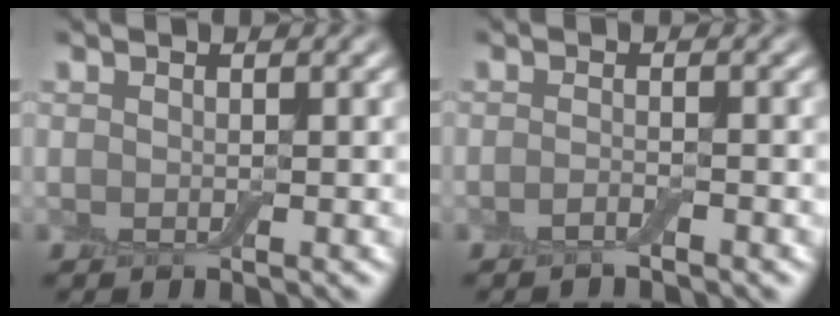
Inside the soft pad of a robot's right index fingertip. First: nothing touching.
{"total": 1.0, "force": [-0.8, 0.1, 0.6], "torque": [-0.012, -0.002, -0.016]}